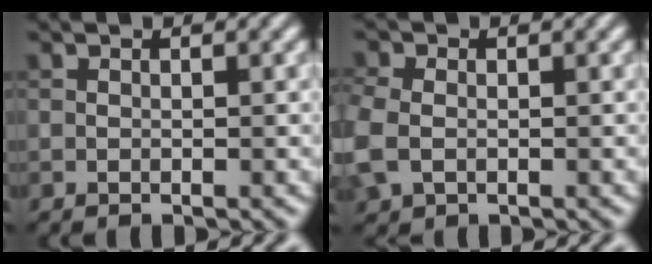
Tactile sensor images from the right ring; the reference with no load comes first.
{"total": 3.5, "force": [-0.6, 2.8, 2.1], "torque": [-0.068, -0.002, -0.017]}